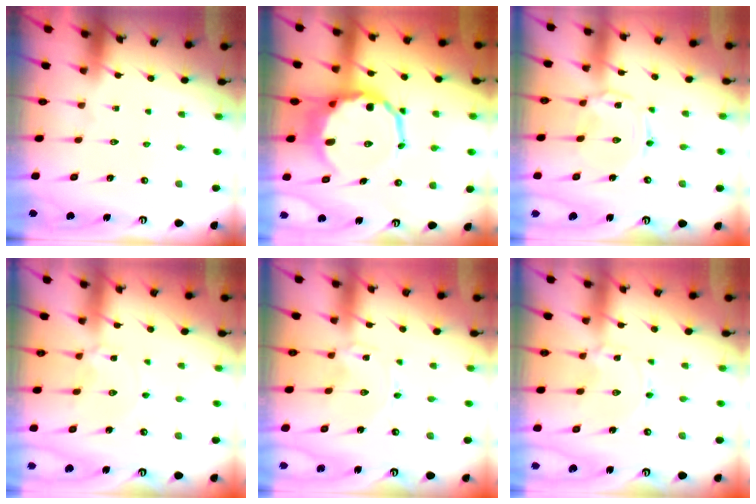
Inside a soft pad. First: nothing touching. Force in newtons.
{"total": 12.8, "press": 12.4, "slide": 2.9}
{"total": 1.5, "press": 1.5, "slide": 0.4}
{"total": 1.7, "press": 1.7, "slide": 0.2}
{"total": 0.0}
{"total": 1.7, "press": 1.7, "slide": 0.3}